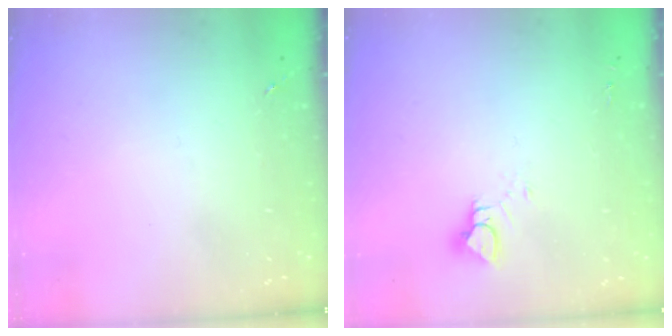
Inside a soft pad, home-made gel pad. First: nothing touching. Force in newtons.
{"total": 4.5, "press": 4.5, "slide": 0.4}